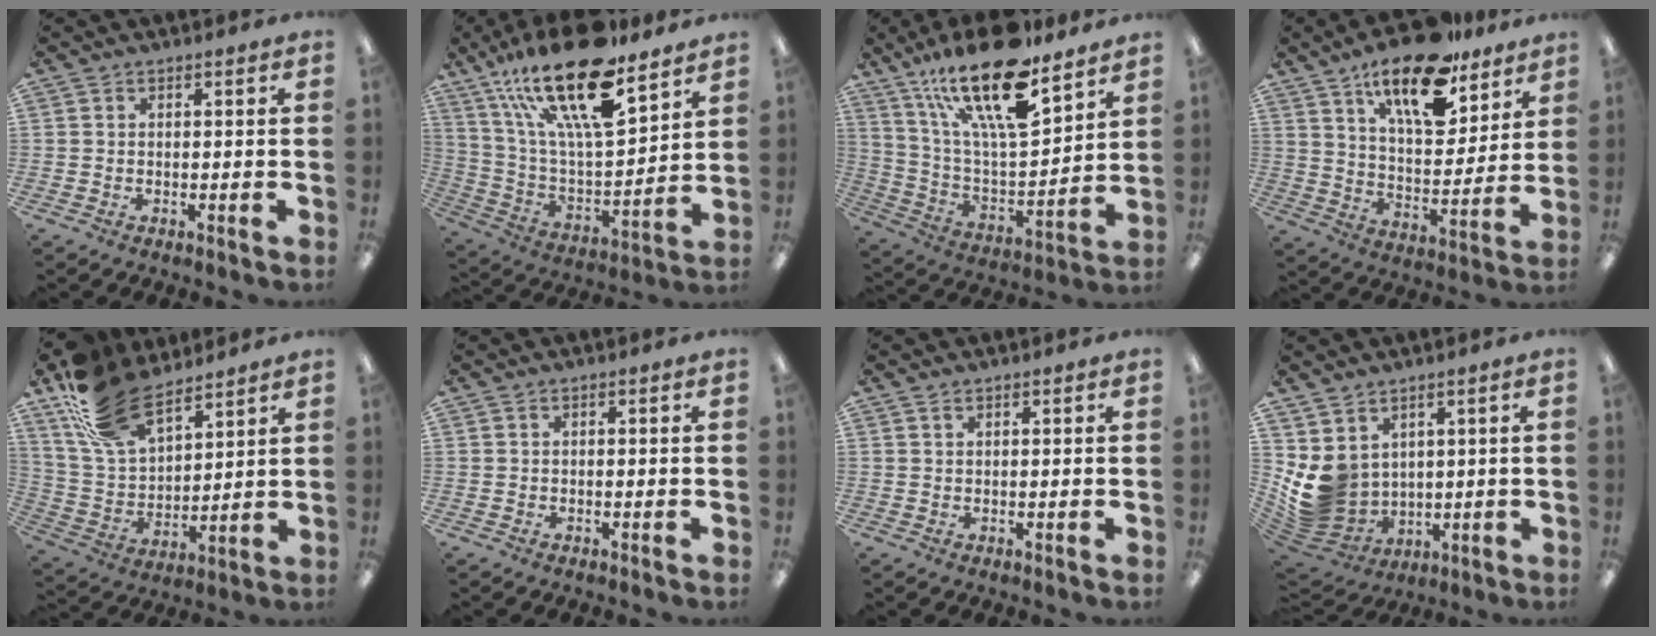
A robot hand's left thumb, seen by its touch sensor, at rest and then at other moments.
{"total": 25.5, "force": [16.7, 8.1, 17.5], "torque": [-0.318, -0.098, 0.283]}
{"total": 23.8, "force": [15.9, 7.6, 16.0], "torque": [-0.293, -0.098, 0.266]}
{"total": 18.5, "force": [12.9, 7.5, 10.9], "torque": [-0.178, -0.070, 0.219]}
{"total": 20.2, "force": [13.8, 10.2, 10.6], "torque": [-0.234, -0.057, 0.259]}
{"total": 0.0}
{"total": 1.0, "force": [0.7, 0.4, 0.4], "torque": [-0.010, 0.000, 0.014]}
{"total": 8.7, "force": [2.8, 7.5, 3.2], "torque": [-0.106, -0.035, 0.064]}